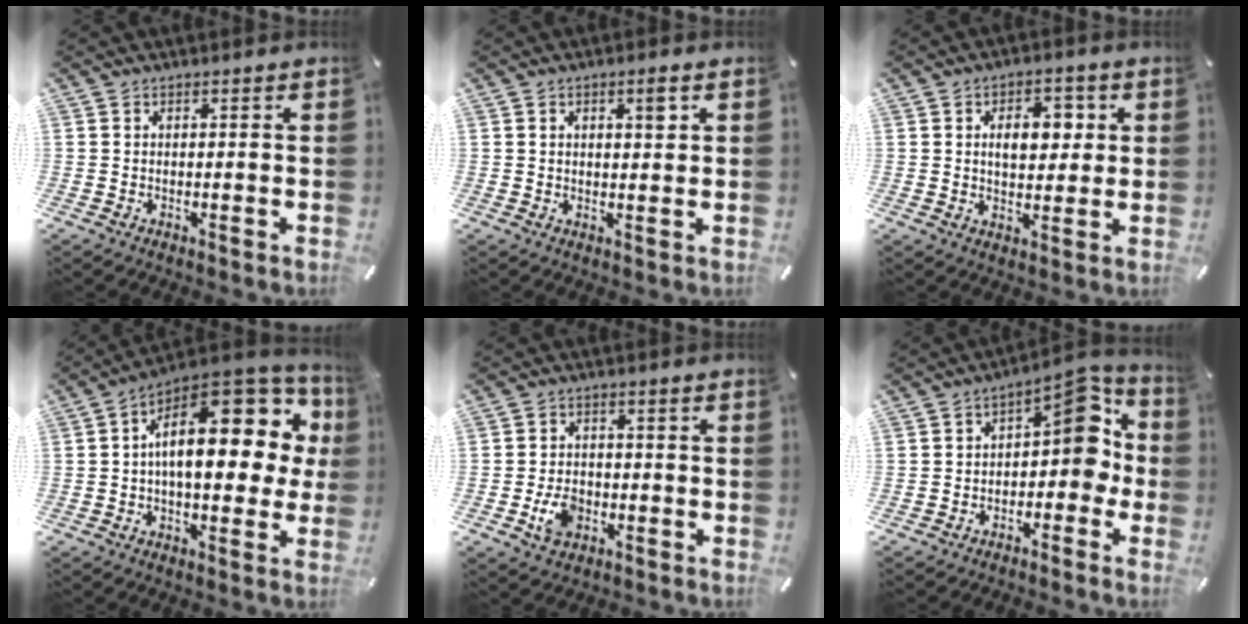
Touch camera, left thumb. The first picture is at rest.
{"total": 3.3, "force": [1.3, 1.2, 2.8], "torque": [-0.042, -0.002, 0.017]}
{"total": 7.9, "force": [1.8, 5.1, 5.7], "torque": [-0.083, 0.000, 0.022]}
{"total": 24.0, "force": [5.1, 12.2, 20.0], "torque": [-0.279, -0.035, 0.090]}
{"total": 6.1, "force": [-2.1, 4.5, 3.5], "torque": [-0.068, 0.003, -0.039]}
{"total": 10.5, "force": [2.8, 5.8, 8.3], "torque": [-0.102, -0.027, 0.045]}